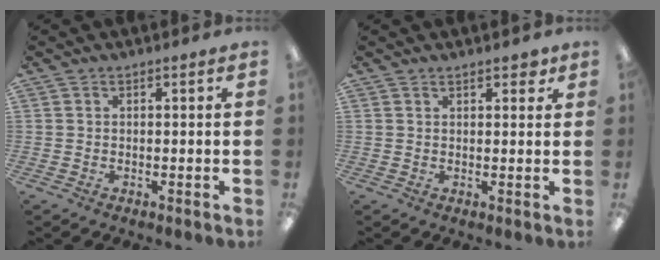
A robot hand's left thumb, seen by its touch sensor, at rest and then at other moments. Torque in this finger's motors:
{"motor_torque": [-0.07, 0.04, -0.39, 0.09, -0.04]}